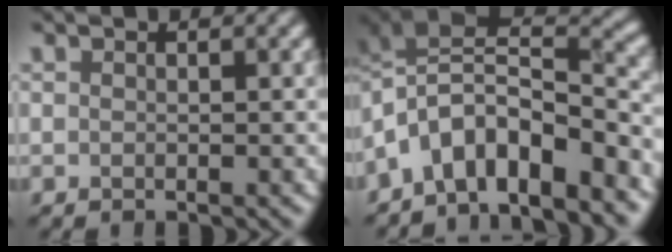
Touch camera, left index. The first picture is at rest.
{"total": 9.7, "force": [-5.2, 4.5, 6.9], "torque": [-0.113, 0.015, -0.090]}